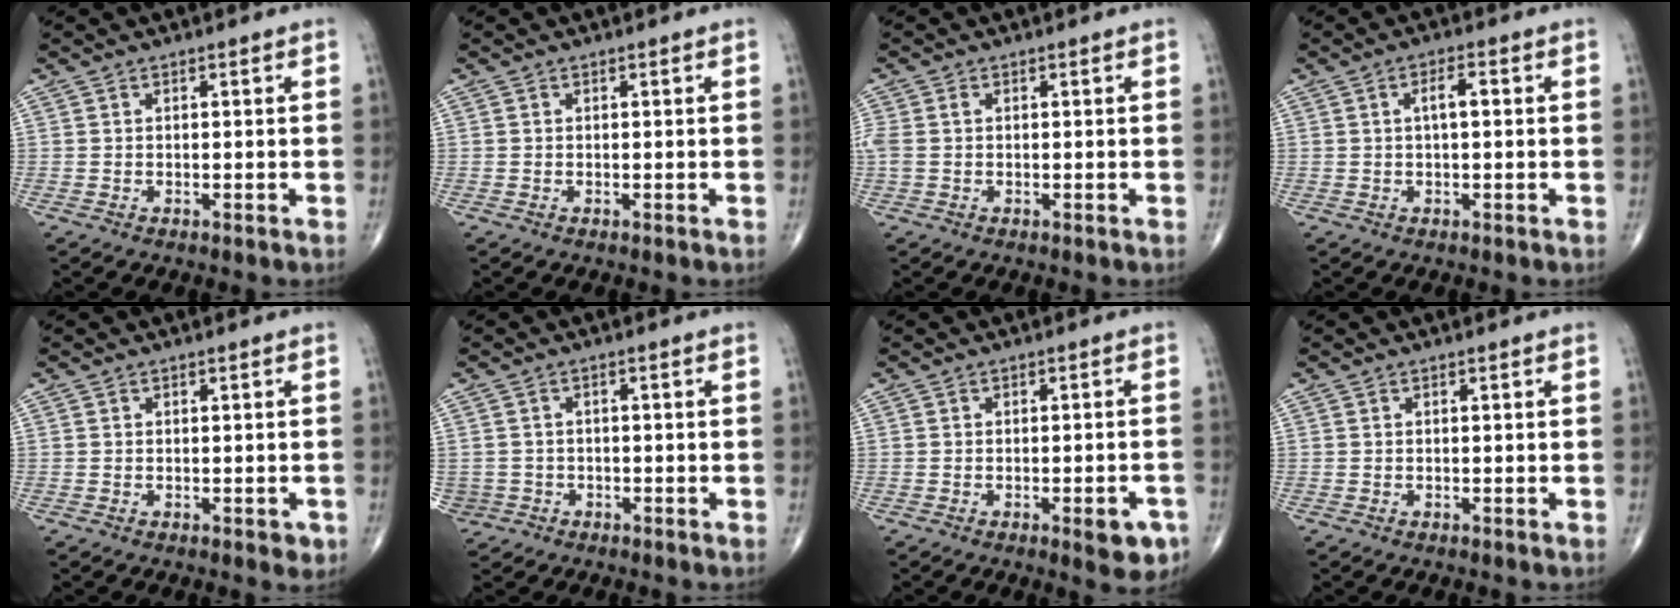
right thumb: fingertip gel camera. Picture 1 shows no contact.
{"total": 0.0}
{"total": 2.6, "force": [0.1, 1.7, 2.0], "torque": [-0.068, 0.009, 0.003]}
{"total": 3.1, "force": [0.4, 1.0, 2.9], "torque": [-0.047, 0.009, 0.004]}
{"total": 1.5, "force": [-0.4, 1.0, 1.0], "torque": [-0.006, -0.001, -0.004]}
{"total": 3.6, "force": [-1.4, 3.3, 0.2], "torque": [0.007, 0.013, -0.021]}
{"total": 5.5, "force": [-2.6, 2.0, 4.4], "torque": [-0.037, 0.009, -0.027]}
{"total": 0.0}